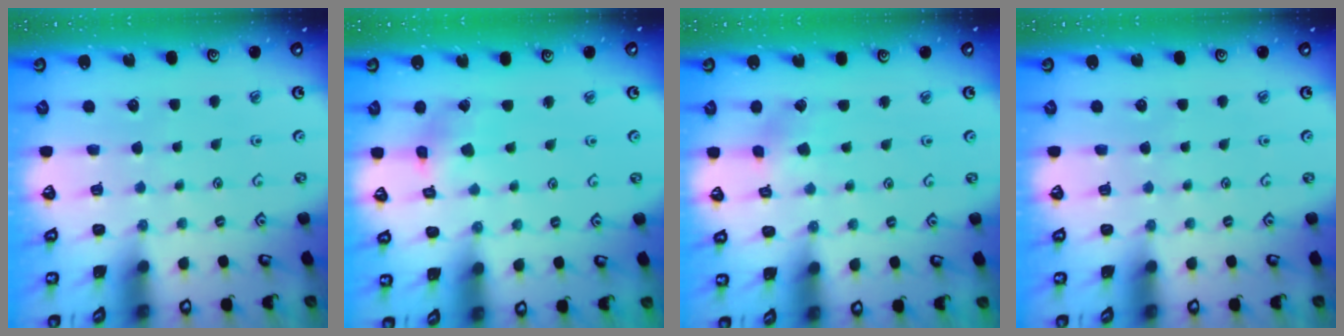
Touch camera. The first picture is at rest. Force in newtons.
{"total": 3.1, "press": 3.1, "slide": 0.5}
{"total": 2.2, "press": 2.2, "slide": 0.3}
{"total": 0.0}